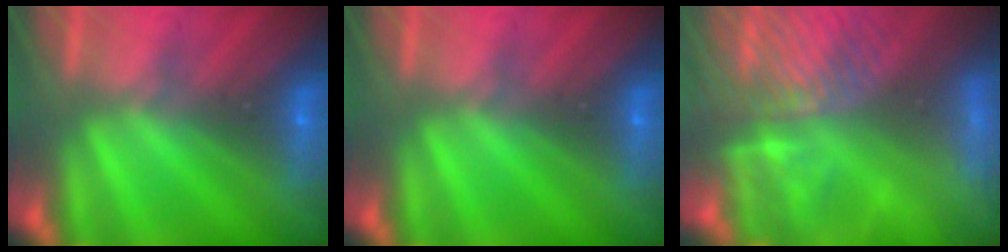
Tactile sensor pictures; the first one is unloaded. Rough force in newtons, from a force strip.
{"total": 0.0}
{"total": 6.6}